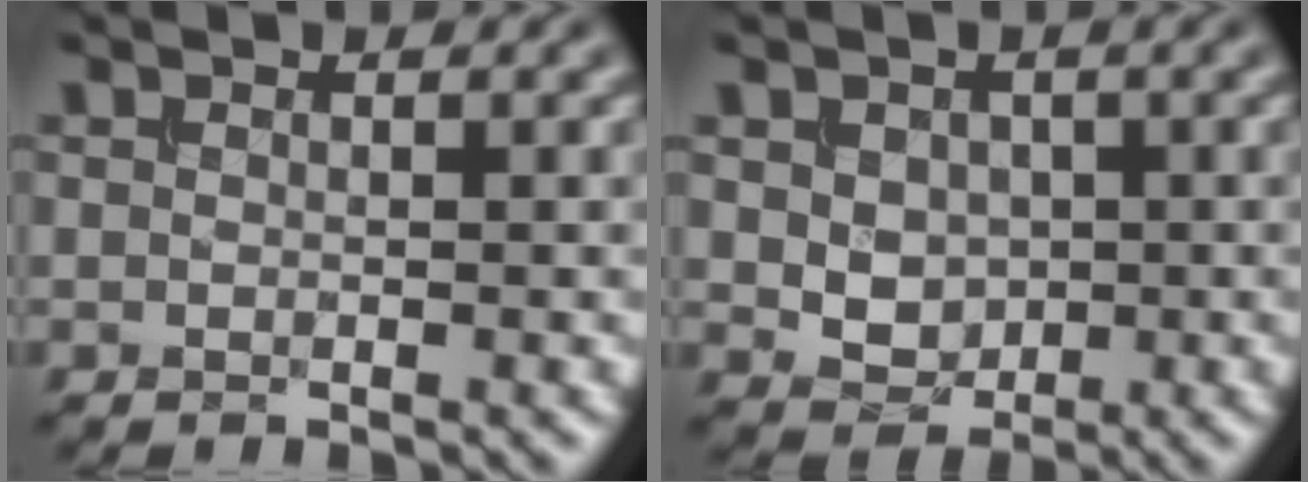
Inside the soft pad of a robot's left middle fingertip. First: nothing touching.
{"total": 3.0, "force": [0.3, 2.4, 1.7], "torque": [-0.038, -0.006, 0.011]}